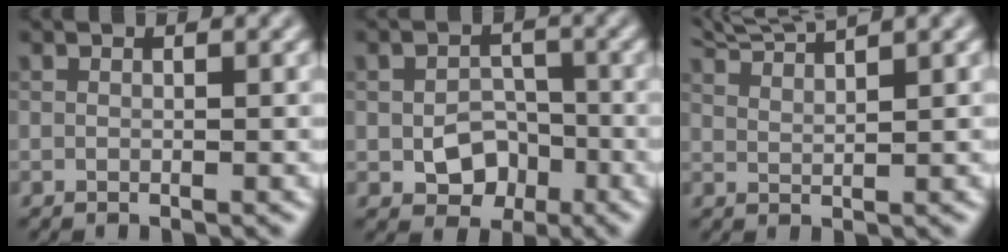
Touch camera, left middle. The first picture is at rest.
{"total": 4.0, "force": [-1.4, 3.0, 2.2], "torque": [-0.032, -0.004, -0.020]}
{"total": 4.3, "force": [3.9, 0.4, 1.7], "torque": [-0.025, 0.011, 0.065]}